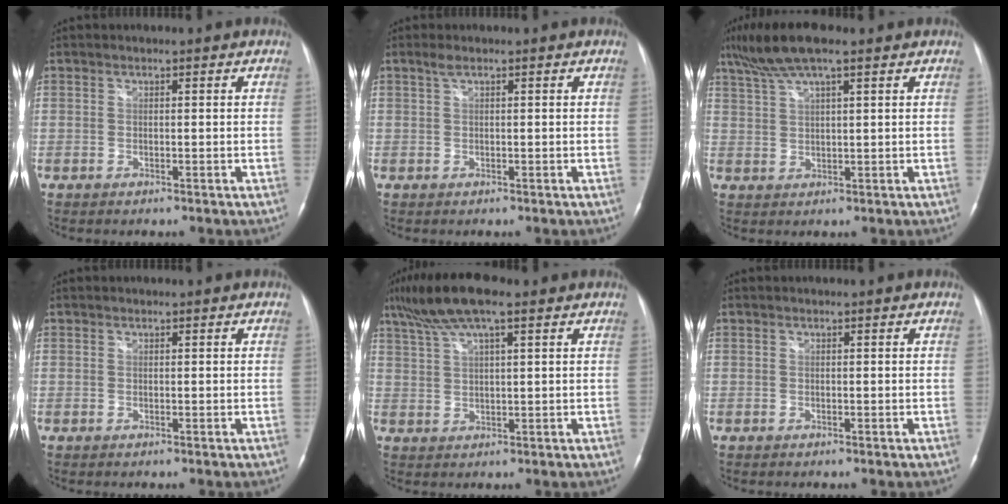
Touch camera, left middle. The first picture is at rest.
{"total": 0.9, "force": [0.7, 0.2, 0.6], "torque": [-0.016, 0.009, 0.015]}
{"total": 8.2, "force": [5.8, 1.0, 5.7], "torque": [-0.117, 0.027, 0.105]}
{"total": 0.0}
{"total": 9.0, "force": [6.2, 1.4, 6.5], "torque": [-0.132, 0.026, 0.110]}
{"total": 0.0}